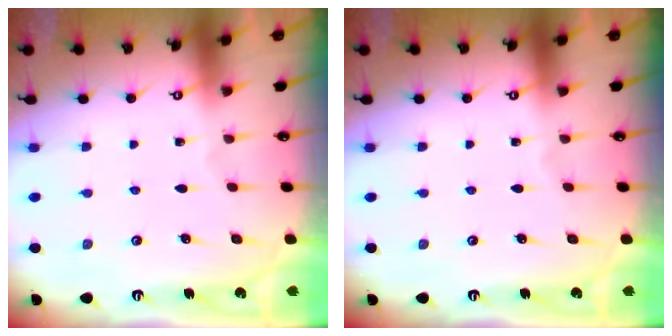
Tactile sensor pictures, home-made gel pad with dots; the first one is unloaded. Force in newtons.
{"total": 0.0}